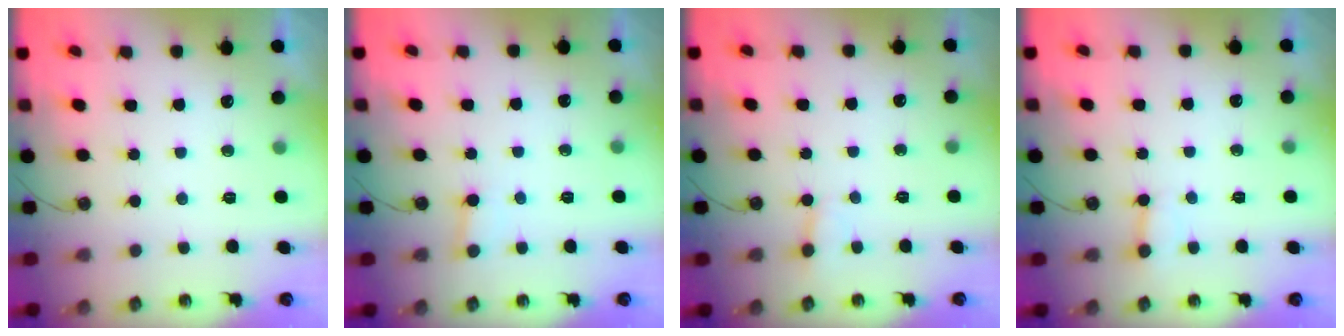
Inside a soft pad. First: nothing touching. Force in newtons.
{"total": 2.2, "press": 2.2, "slide": 0.2}
{"total": 3.7, "press": 3.6, "slide": 0.5}
{"total": 3.0, "press": 3.0, "slide": 0.3}